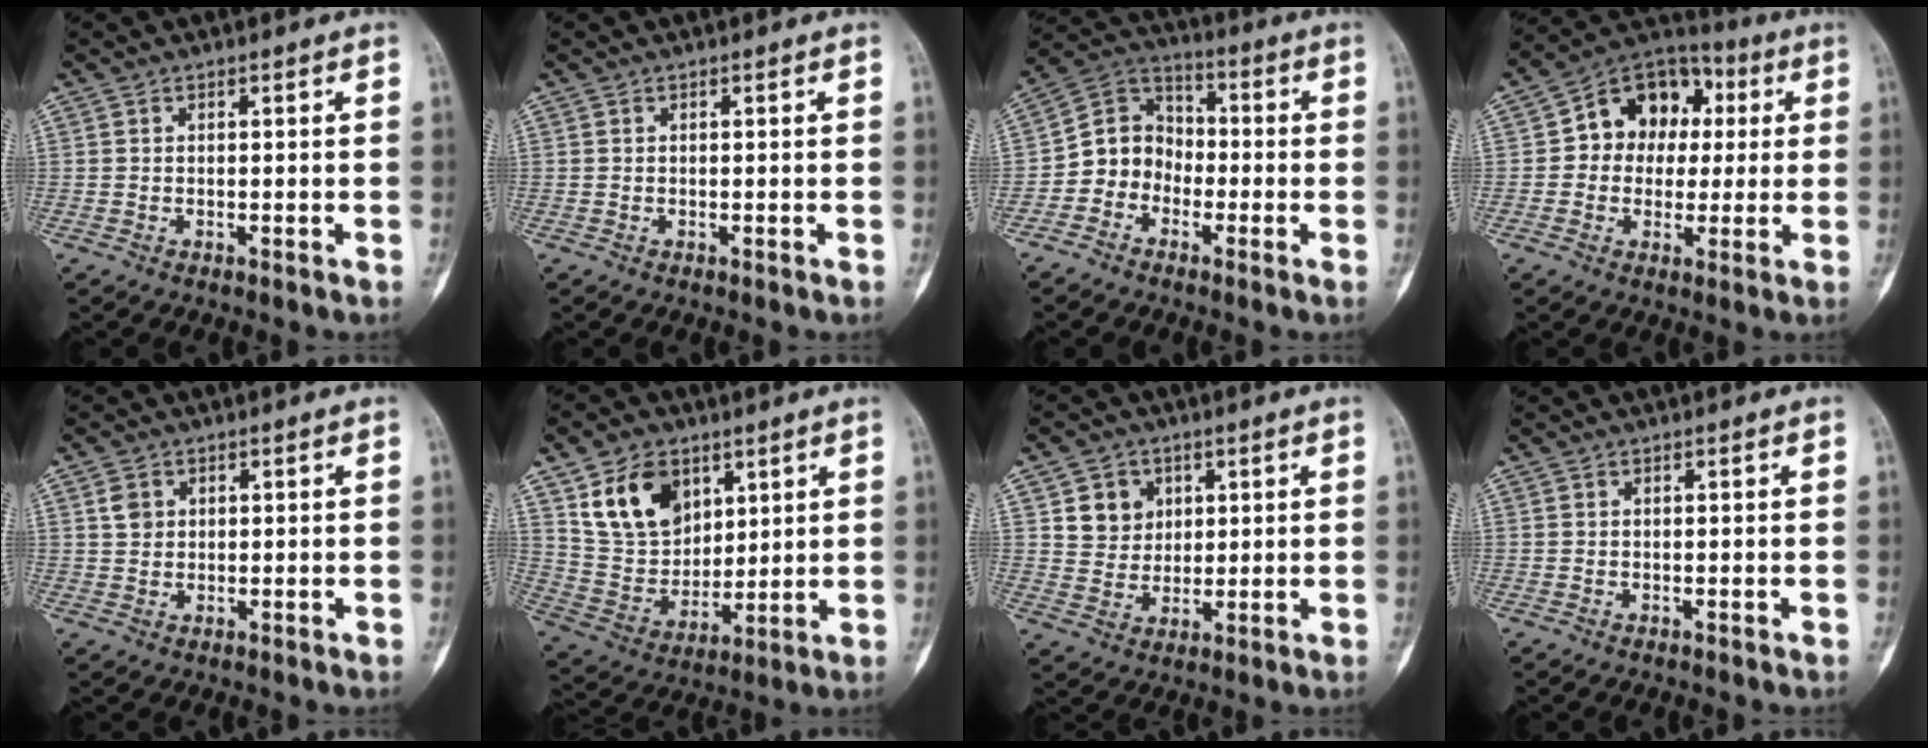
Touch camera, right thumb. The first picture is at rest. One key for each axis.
{"total": 0.0}
{"total": 9.0, "fx": -2.8, "fy": 7.9, "fz": 3.3, "tx": -0.029, "ty": 0.056, "tz": -0.066}
{"total": 13.7, "fx": 1.9, "fy": 10.9, "fz": 8.1, "tx": -0.068, "ty": 0.025, "tz": 0.020}
{"total": 3.1, "fx": 1.2, "fy": 2.5, "fz": 1.3, "tx": -0.014, "ty": -0.001, "tz": 0.024}
{"total": 14.6, "fx": 7.1, "fy": 10.3, "fz": 7.6, "tx": -0.102, "ty": -0.034, "tz": 0.147}
{"total": 7.0, "fx": 2.6, "fy": 6.2, "fz": 2.2, "tx": -0.006, "ty": -0.009, "tz": 0.049}
{"total": 0.0}